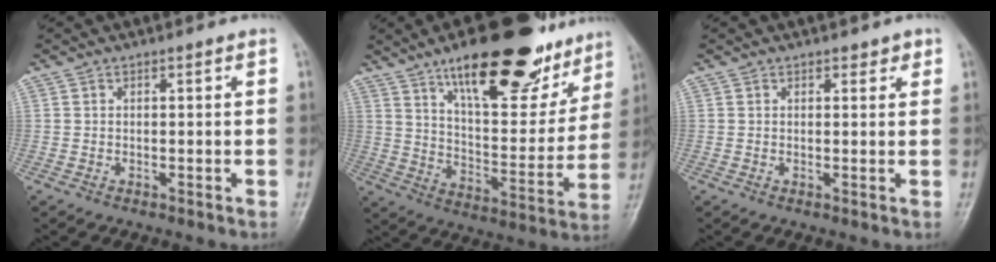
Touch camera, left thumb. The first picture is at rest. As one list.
[{"total": 25.2, "force": [16.3, 9.6, 16.7], "torque": [-0.191, -0.058, 0.248]}, {"total": 1.6, "force": [1.1, 1.0, 0.6], "torque": [0.008, -0.005, 0.009]}]